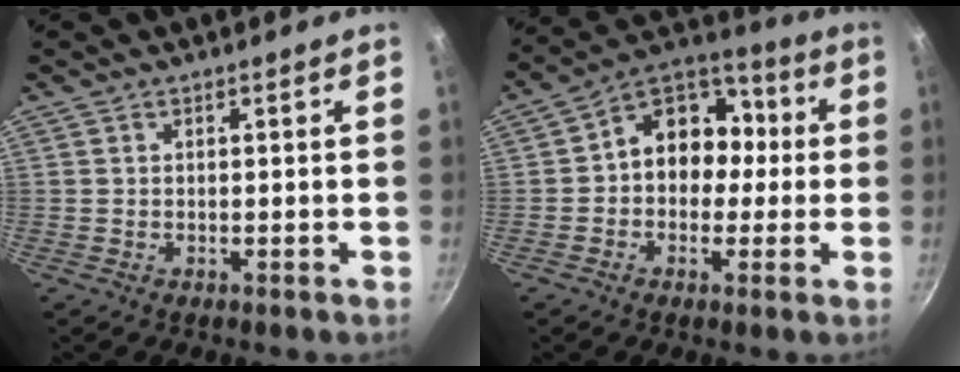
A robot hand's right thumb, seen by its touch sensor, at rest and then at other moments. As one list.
[{"total": 13.2, "force": [0.6, 9.9, 8.7], "torque": [-0.082, 0.041, -0.007]}]